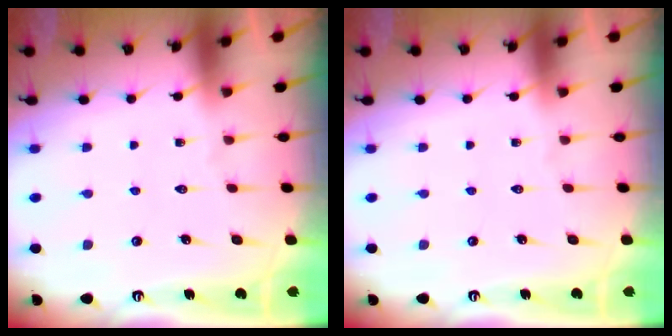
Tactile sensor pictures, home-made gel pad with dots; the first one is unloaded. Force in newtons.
{"total": 0.0}